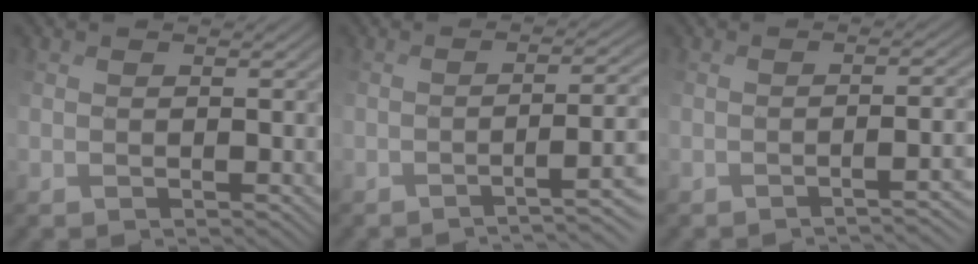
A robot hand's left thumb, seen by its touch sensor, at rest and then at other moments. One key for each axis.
{"total": 6.9, "fx": -3.6, "fy": 1.1, "fz": 5.8, "tx": -0.059, "ty": 0.009, "tz": -0.036}
{"total": 5.2, "fx": -3.2, "fy": 0.6, "fz": 4.1, "tx": -0.030, "ty": 0.003, "tz": -0.016}